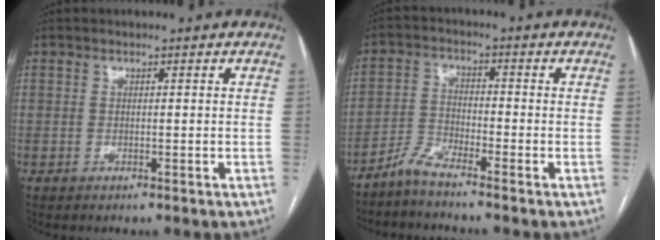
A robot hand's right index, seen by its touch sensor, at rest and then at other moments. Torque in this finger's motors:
{"motor_torque": [0.07, -0.07, -0.02, -0.01]}